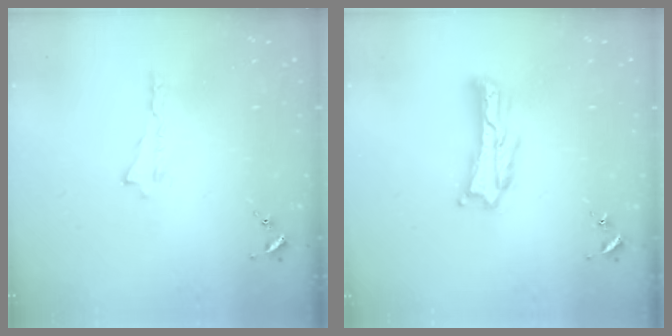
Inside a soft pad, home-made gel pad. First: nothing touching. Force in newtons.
{"total": 2.4, "press": 2.4, "slide": 0.3}